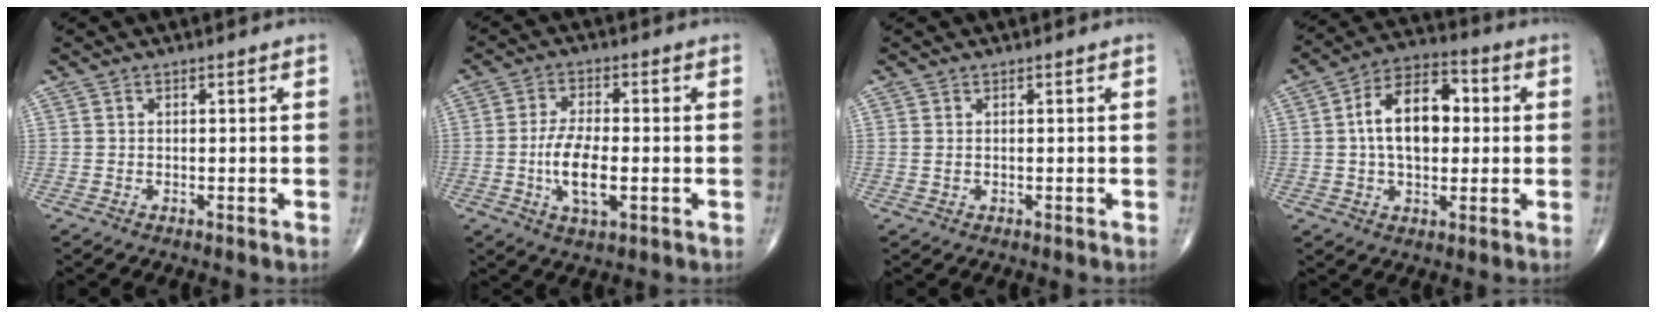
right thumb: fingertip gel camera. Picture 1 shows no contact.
{"total": 8.7, "force": [-1.7, 3.5, 7.8], "torque": [-0.153, 0.003, -0.031]}
{"total": 0.7, "force": [0.1, 0.5, 0.5], "torque": [-0.012, 0.004, 0.006]}
{"total": 13.9, "force": [1.3, 8.4, 11.0], "torque": [-0.166, 0.025, 0.013]}